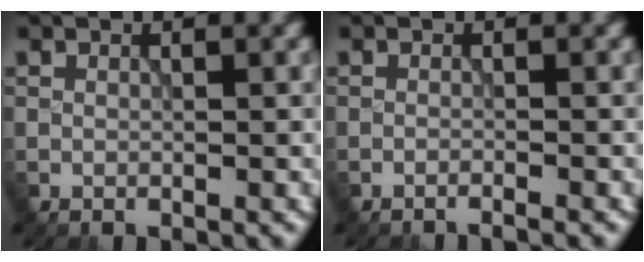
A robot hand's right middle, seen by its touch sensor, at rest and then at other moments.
{"total": 1.2, "force": [-1.0, 0.1, 0.6], "torque": [-0.001, -0.003, -0.027]}